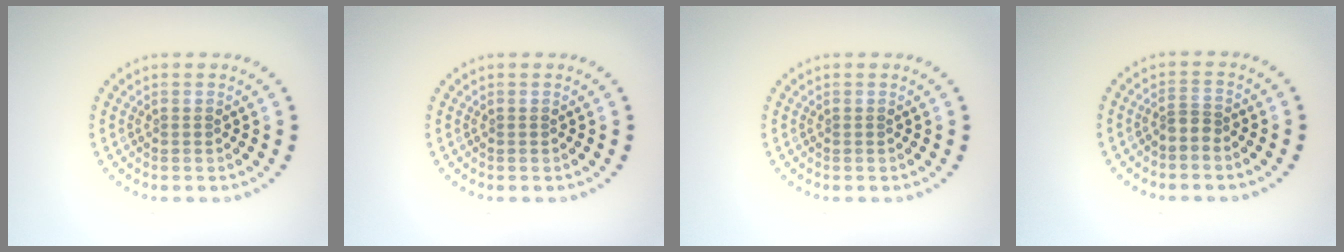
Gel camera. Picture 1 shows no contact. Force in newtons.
{"total": 0.0}
{"total": 0.0}
{"total": 1.3, "press": 0.9, "slide": 0.9}